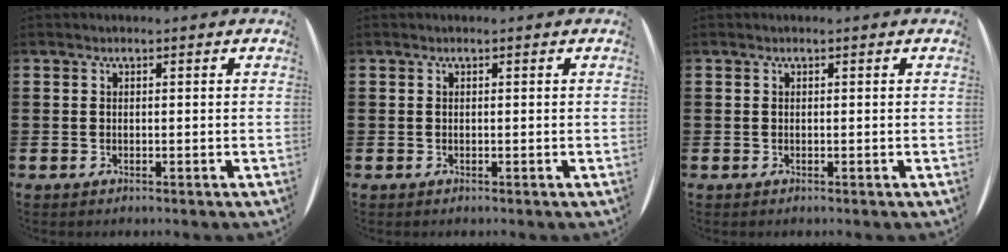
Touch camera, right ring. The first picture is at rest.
{"total": 0.0}
{"total": 0.0}